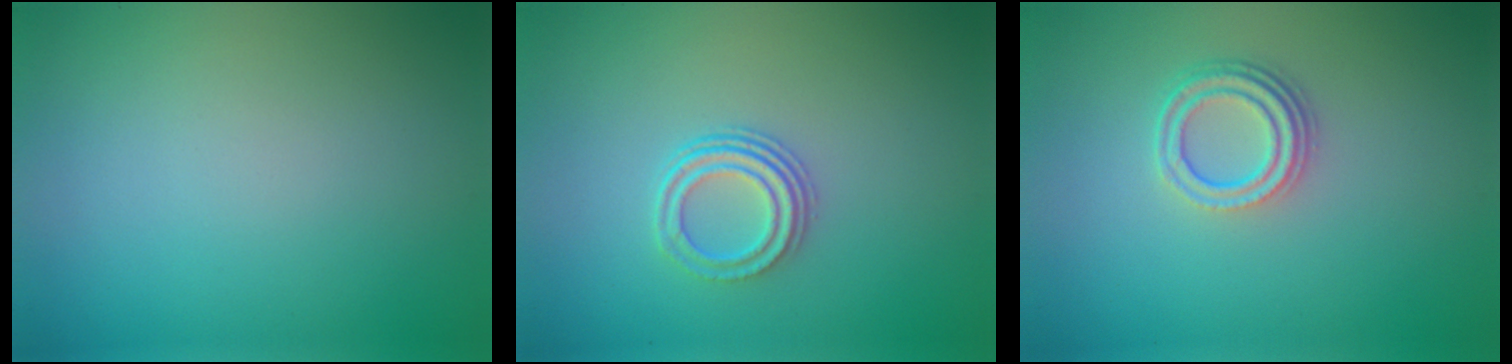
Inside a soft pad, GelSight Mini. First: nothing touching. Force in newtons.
{"total": 3.0, "press": 2.2, "slide": 2.1}
{"total": 3.3, "press": 2.4, "slide": 2.3}